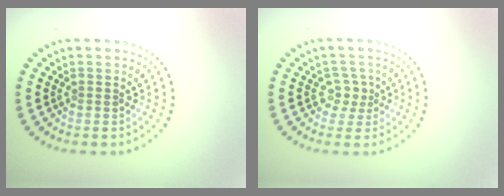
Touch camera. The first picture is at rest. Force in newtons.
{"total": 1.7, "press": 1.3, "slide": 1.2}